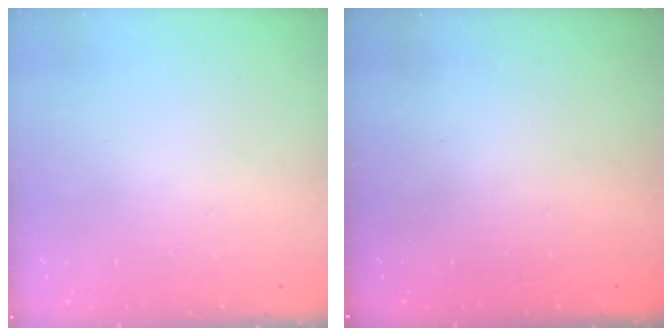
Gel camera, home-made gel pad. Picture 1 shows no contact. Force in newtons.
{"total": 2.3, "press": 2.2, "slide": 0.8}